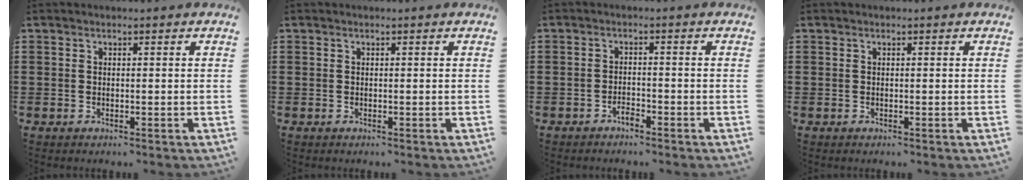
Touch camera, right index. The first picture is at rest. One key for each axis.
{"total": 0.0}
{"total": 1.6, "fx": -1.4, "fy": 0.4, "fz": 0.6, "tx": -0.017, "ty": 0.000, "tz": -0.028}
{"total": 0.0}